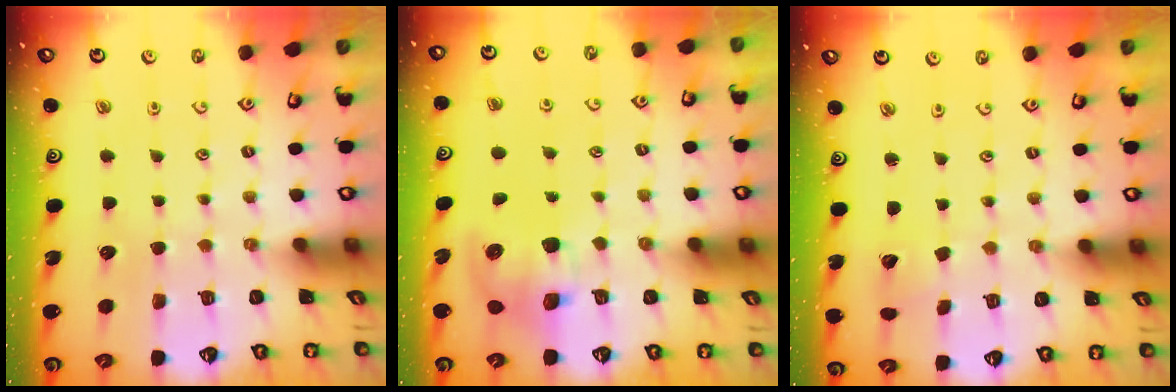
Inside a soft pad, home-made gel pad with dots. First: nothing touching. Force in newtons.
{"total": 8.8, "press": 8.7, "slide": 1.3}
{"total": 1.8, "press": 1.8, "slide": 0.1}